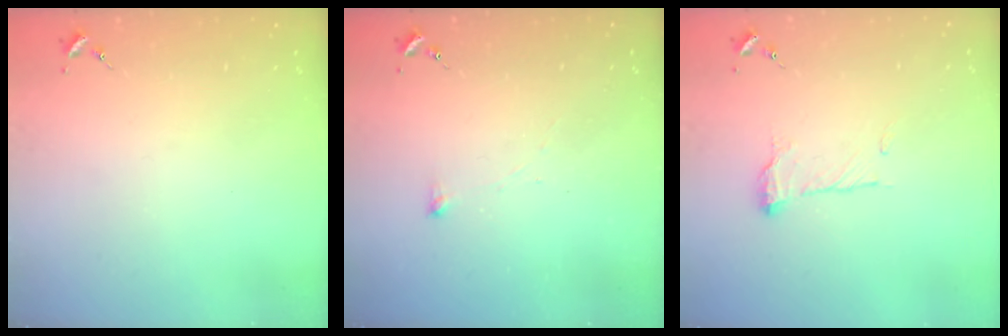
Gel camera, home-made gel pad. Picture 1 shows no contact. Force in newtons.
{"total": 3.1, "press": 3.1, "slide": 0.1}
{"total": 9.3, "press": 9.3, "slide": 0.2}